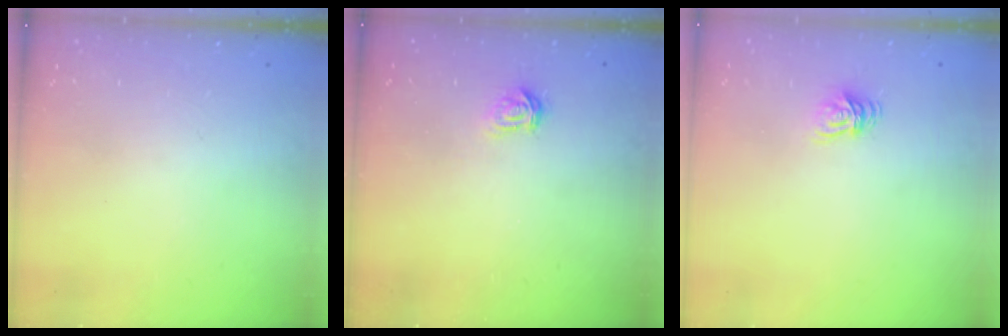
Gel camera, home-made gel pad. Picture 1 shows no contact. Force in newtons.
{"total": 3.0, "press": 3.0, "slide": 0.3}
{"total": 5.5, "press": 5.4, "slide": 0.6}